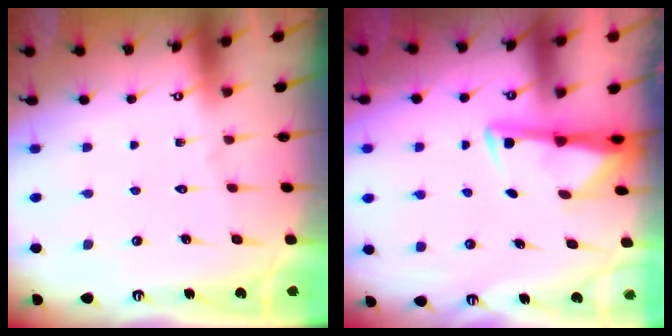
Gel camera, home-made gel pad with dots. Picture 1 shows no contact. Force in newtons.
{"total": 2.9, "press": 2.9, "slide": 0.6}